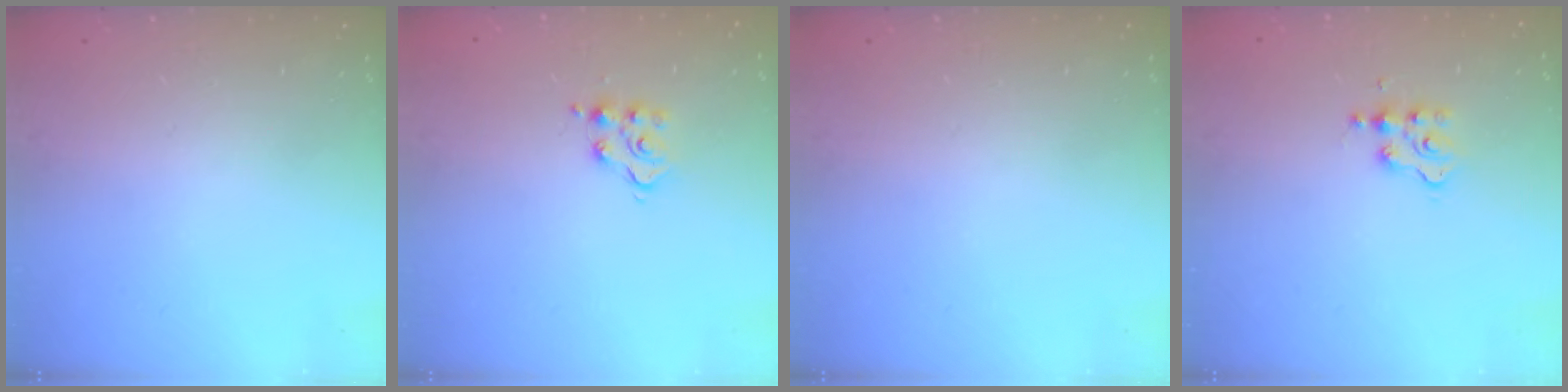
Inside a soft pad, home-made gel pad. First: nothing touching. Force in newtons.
{"total": 6.4, "press": 6.4, "slide": 0.4}
{"total": 0.0}
{"total": 2.8, "press": 2.8, "slide": 0.3}